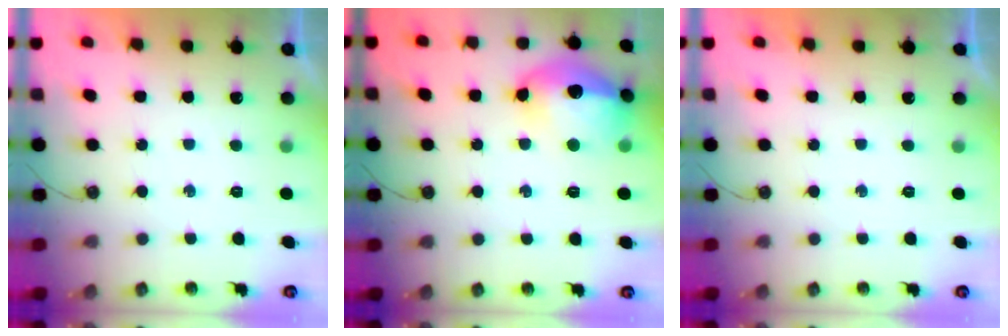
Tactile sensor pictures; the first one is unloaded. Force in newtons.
{"total": 18.8, "press": 18.8, "slide": 1.1}
{"total": 0.0}